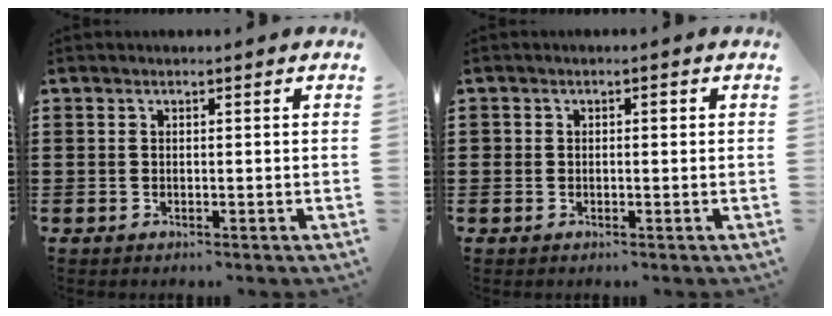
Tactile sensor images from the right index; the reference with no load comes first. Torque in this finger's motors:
{"motor_torque": [0.48, 0.05, 0.03, 0.01]}